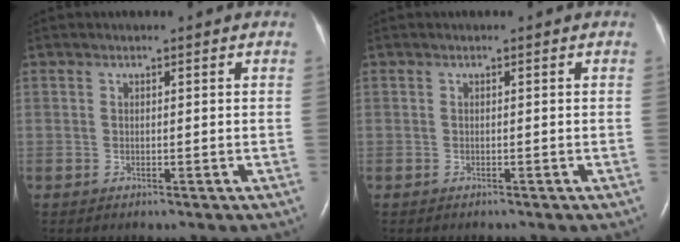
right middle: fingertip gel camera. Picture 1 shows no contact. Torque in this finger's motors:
{"motor_torque": [-0.20, 0.05, -0.03, -0.01]}